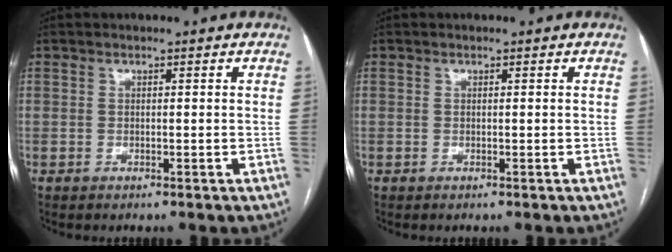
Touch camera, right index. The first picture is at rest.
{"total": 0.0}